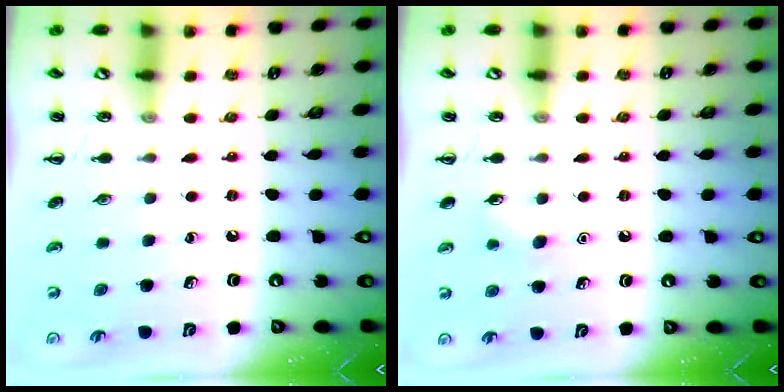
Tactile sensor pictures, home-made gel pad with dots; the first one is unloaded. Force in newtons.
{"total": 4.4, "press": 4.2, "slide": 1.1}